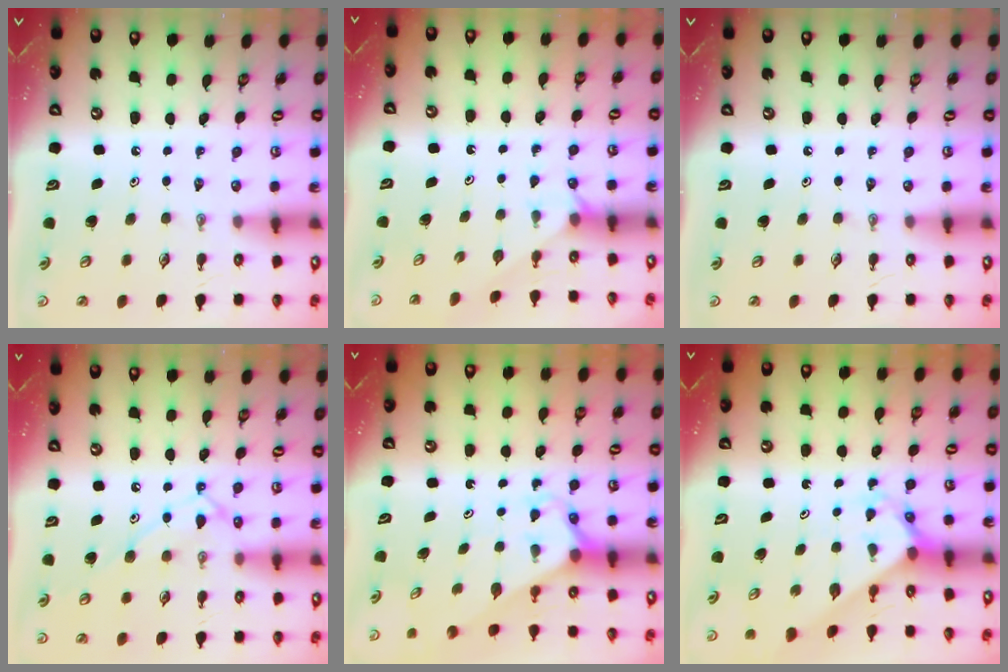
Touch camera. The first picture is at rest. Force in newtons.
{"total": 2.7, "press": 2.7, "slide": 0.3}
{"total": 0.0}
{"total": 12.1, "press": 12.0, "slide": 0.9}
{"total": 2.4, "press": 2.4, "slide": 0.2}
{"total": 2.6, "press": 2.6, "slide": 0.2}